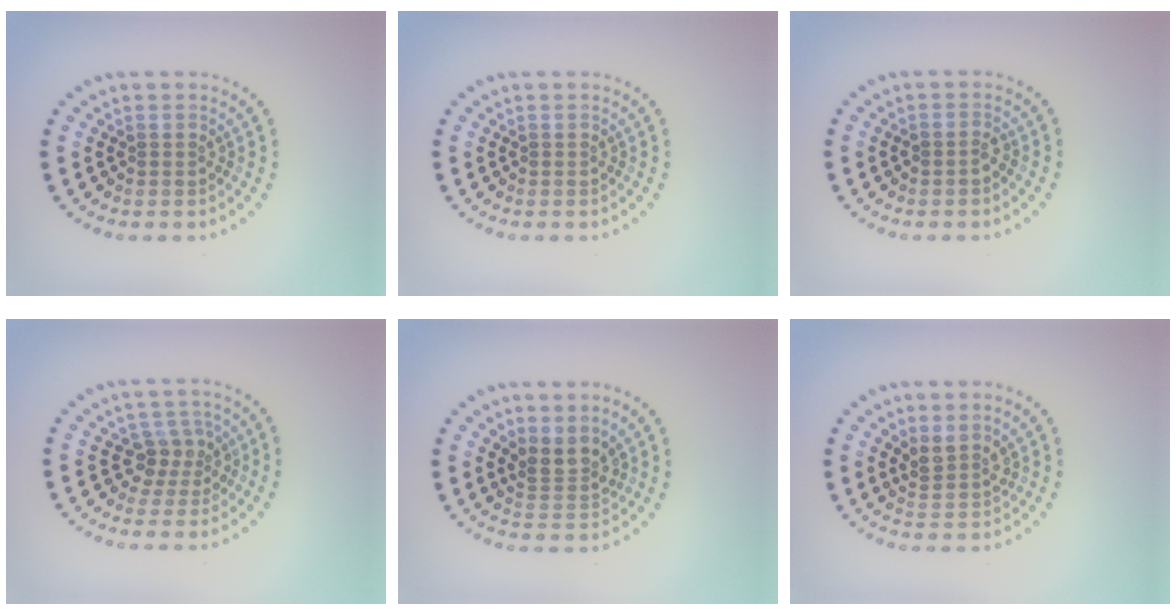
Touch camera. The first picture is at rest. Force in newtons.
{"total": 0.0}
{"total": 0.9, "press": 0.9, "slide": 0.2}
{"total": 2.6, "press": 2.0, "slide": 1.6}
{"total": 2.7, "press": 2.0, "slide": 1.8}
{"total": 2.1, "press": 1.6, "slide": 1.3}